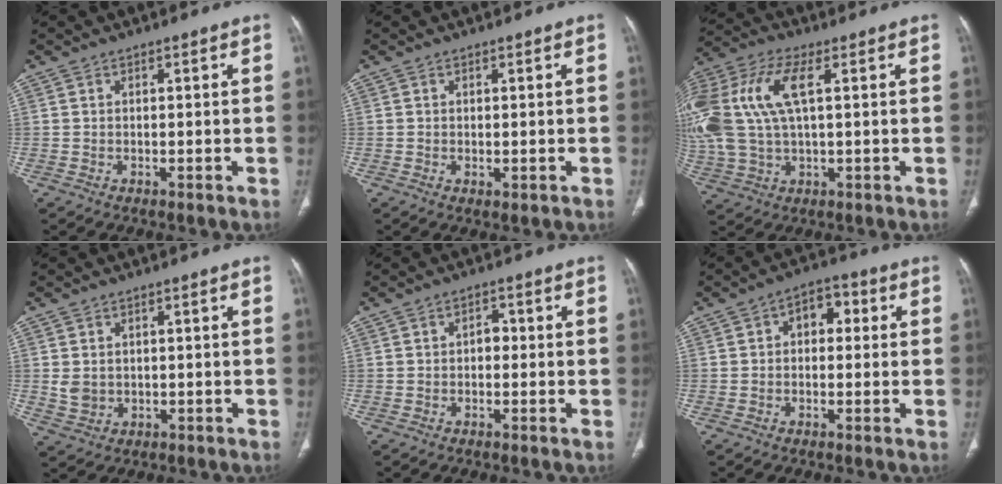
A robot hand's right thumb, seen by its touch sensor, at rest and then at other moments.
{"total": 1.1, "force": [-0.2, 0.6, 0.9], "torque": [-0.015, -0.004, 0.002]}
{"total": 18.7, "force": [4.0, 9.0, 15.8], "torque": [-0.377, 0.021, 0.076]}
{"total": 3.4, "force": [0.4, 2.9, 1.8], "torque": [-0.029, -0.004, 0.019]}
{"total": 2.1, "force": [-0.2, 1.5, 1.4], "torque": [-0.009, 0.008, -0.008]}
{"total": 5.7, "force": [0.9, 3.9, 4.1], "torque": [-0.033, 0.019, 0.004]}